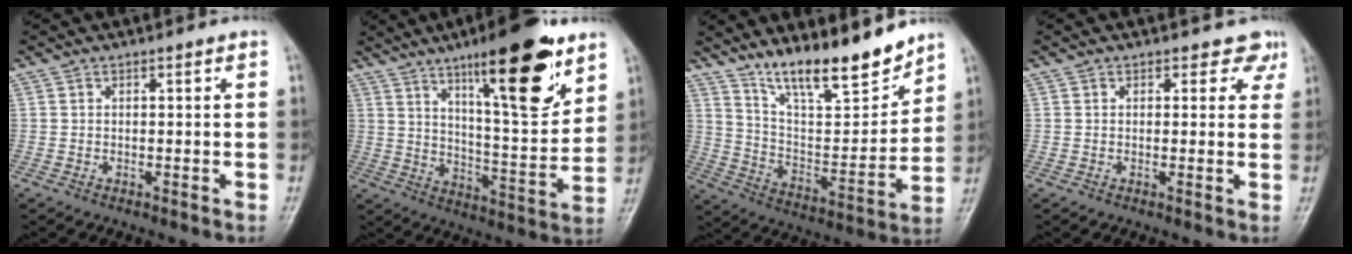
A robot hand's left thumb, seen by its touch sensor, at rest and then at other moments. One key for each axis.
{"total": 20.0, "fx": 11.6, "fy": 4.8, "fz": 15.6, "tx": -0.204, "ty": -0.064, "tz": 0.187}
{"total": 16.6, "fx": 13.4, "fy": 3.8, "fz": 9.0, "tx": -0.113, "ty": -0.086, "tz": 0.239}
{"total": 3.2, "fx": 2.4, "fy": 2.1, "fz": 0.4, "tx": 0.026, "ty": -0.013, "tz": 0.011}